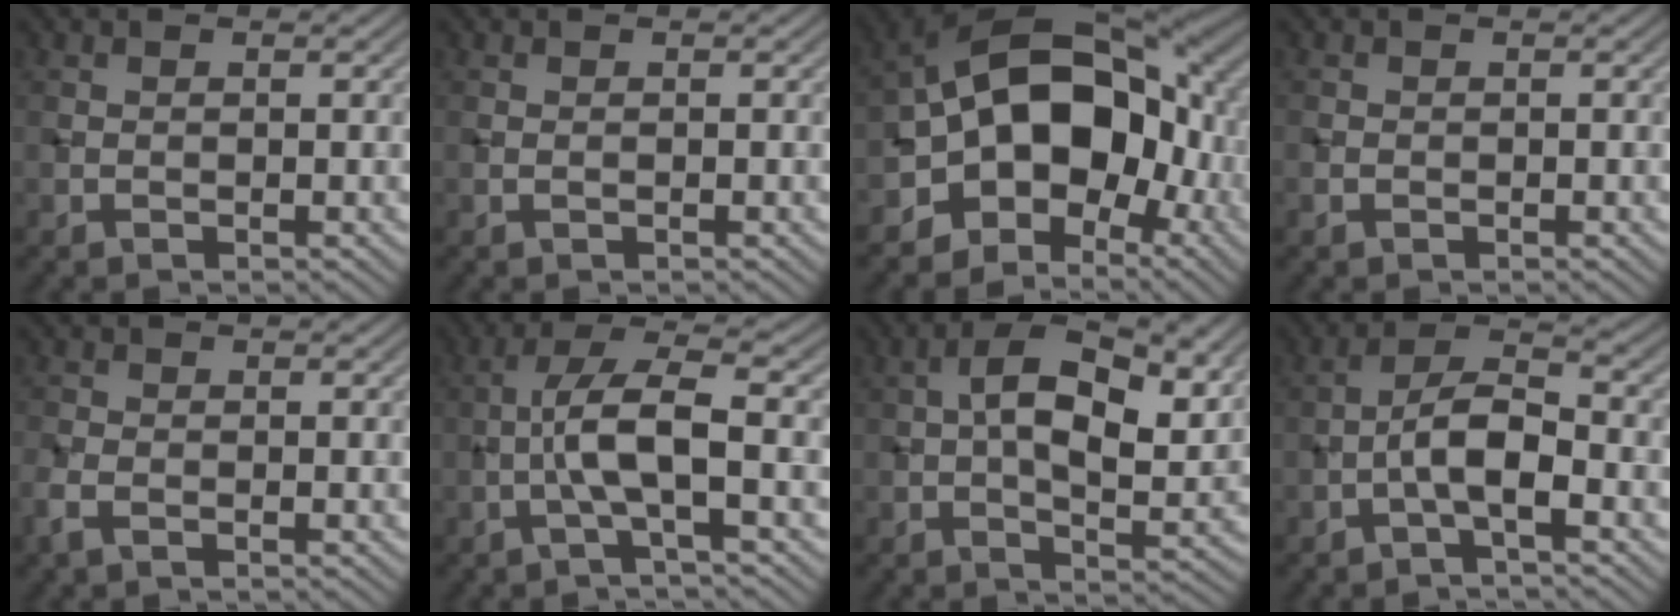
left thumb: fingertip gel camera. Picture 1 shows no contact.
{"total": 0.0}
{"total": 15.0, "force": [-3.0, 10.5, 10.3], "torque": [-0.140, 0.008, -0.065]}
{"total": 0.7, "force": [-0.4, 0.6, 0.2], "torque": [-0.003, -0.003, -0.006]}
{"total": 2.2, "force": [-1.2, 1.2, 1.4], "torque": [-0.040, -0.004, -0.030]}
{"total": 6.4, "force": [-1.3, 1.3, 6.1], "torque": [-0.120, 0.021, -0.035]}
{"total": 11.1, "force": [2.2, 5.5, 9.4], "torque": [-0.163, 0.001, 0.037]}
{"total": 5.4, "force": [-2.0, 1.7, 4.8], "torque": [-0.091, 0.016, -0.046]}